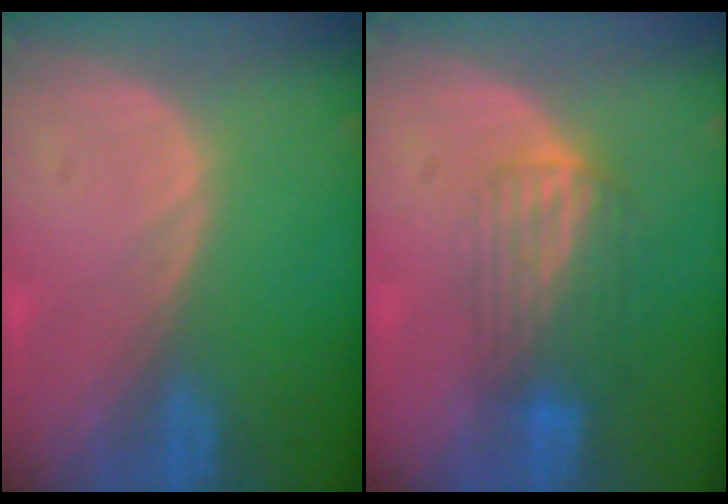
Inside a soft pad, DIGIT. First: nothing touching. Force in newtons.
{"total": 6.8, "press": 5.7, "slide": 3.6}